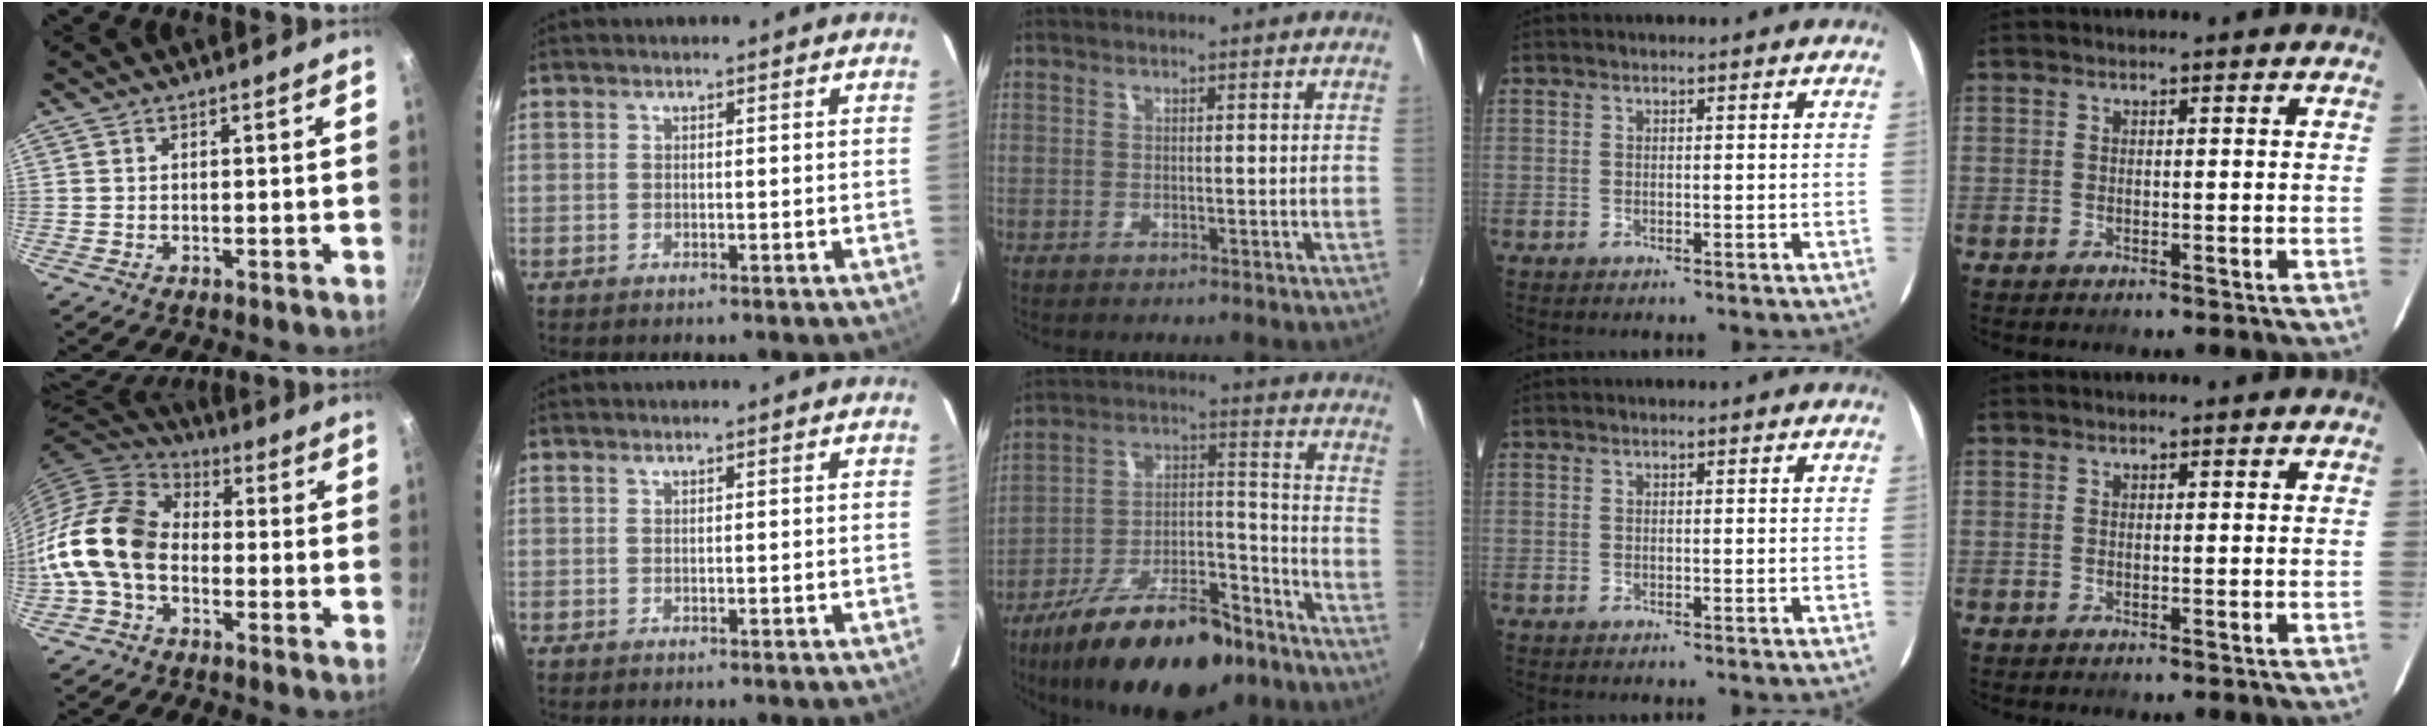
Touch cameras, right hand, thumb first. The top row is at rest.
{"thumb": {"total": 14.3, "force": [-3.0, 9.9, 9.9], "torque": [-0.166, 0.038, -0.082]}, "middle": {"total": 23.2, "force": [-16.0, 8.9, 14.3], "torque": [-0.244, -0.004, -0.244]}}